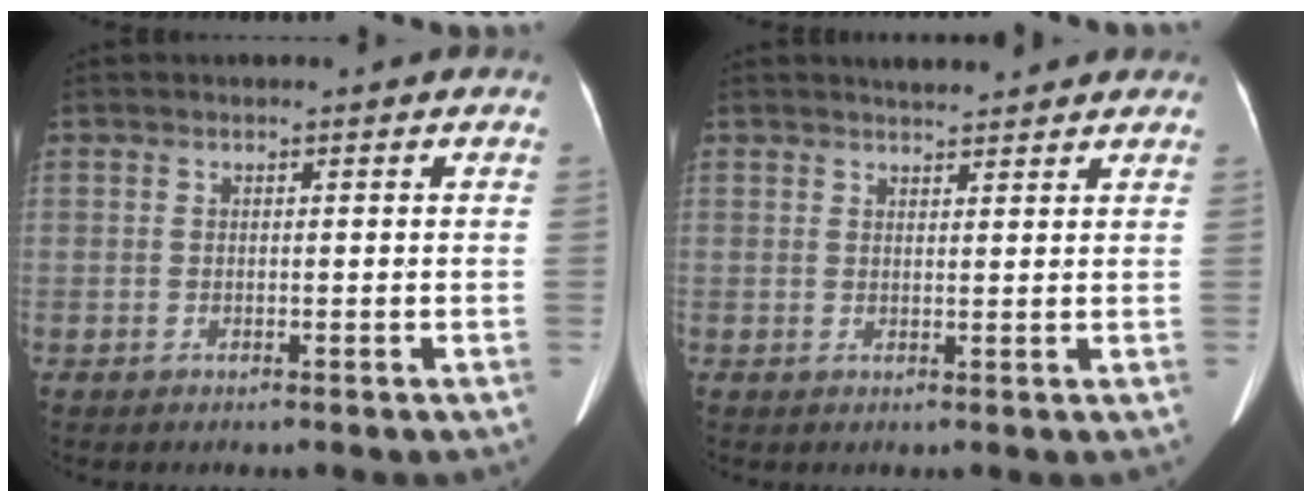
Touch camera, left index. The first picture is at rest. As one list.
[{"total": 4.6, "force": [4.2, 0.9, 1.5], "torque": [-0.023, 0.016, 0.051]}]